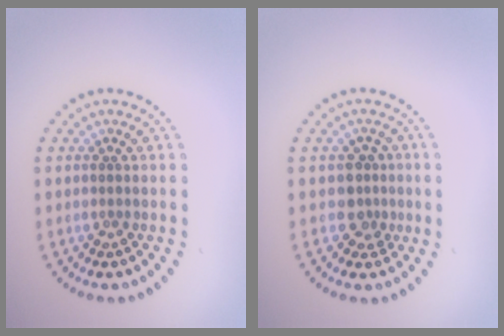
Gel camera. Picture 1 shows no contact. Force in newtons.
{"total": 2.3, "press": 1.9, "slide": 1.3}